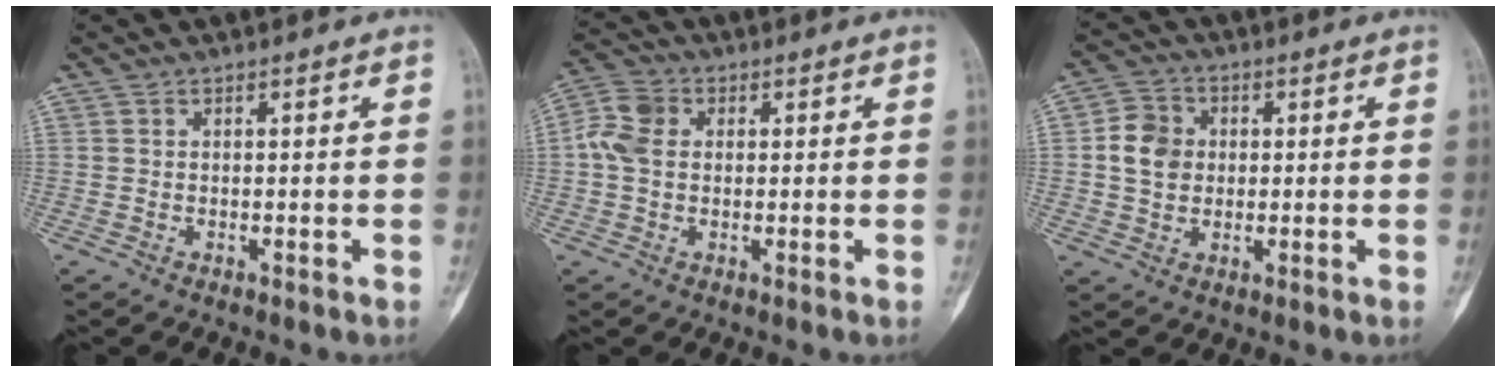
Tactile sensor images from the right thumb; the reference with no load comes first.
{"total": 6.5, "force": [0.6, 4.8, 4.3], "torque": [-0.098, 0.019, 0.006]}
{"total": 6.9, "force": [0.5, 5.8, 3.7], "torque": [-0.048, 0.008, 0.003]}